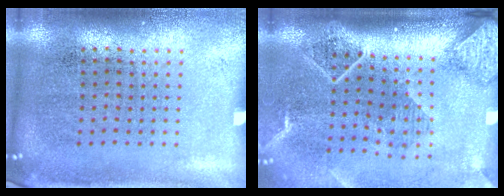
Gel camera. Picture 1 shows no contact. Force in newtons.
{"total": 2.7, "press": 2.0, "slide": 1.8}